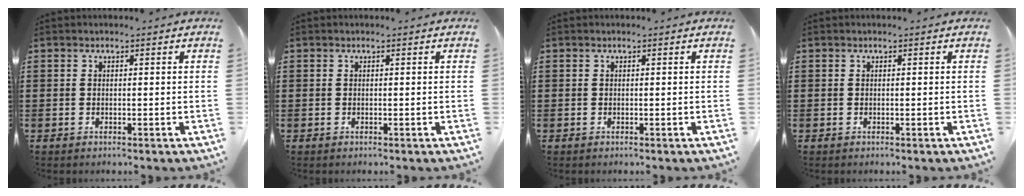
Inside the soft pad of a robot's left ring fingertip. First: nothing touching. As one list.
[{"total": 0.0}, {"total": 0.0}, {"total": 0.0}]